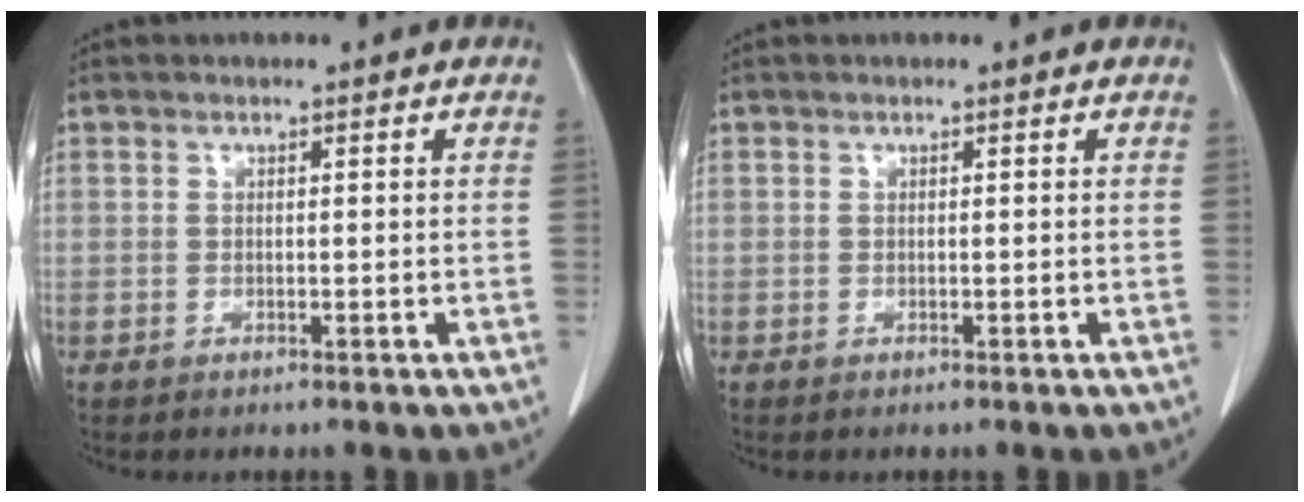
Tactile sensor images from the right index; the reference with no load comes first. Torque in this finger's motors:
{"motor_torque": [0.01, 0.00, 0.00, 0.00]}